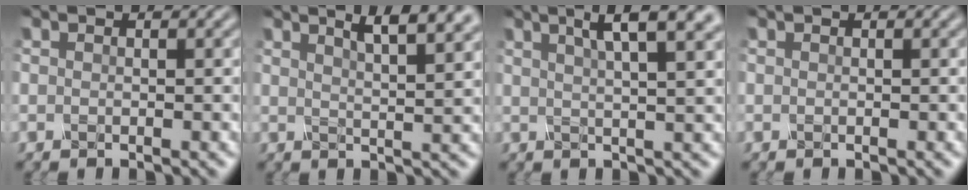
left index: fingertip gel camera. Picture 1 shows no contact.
{"total": 6.5, "force": [4.2, 2.0, 4.5], "torque": [-0.033, 0.028, 0.030]}
{"total": 6.9, "force": [3.7, 2.0, 5.4], "torque": [-0.055, 0.030, 0.032]}
{"total": 0.0}